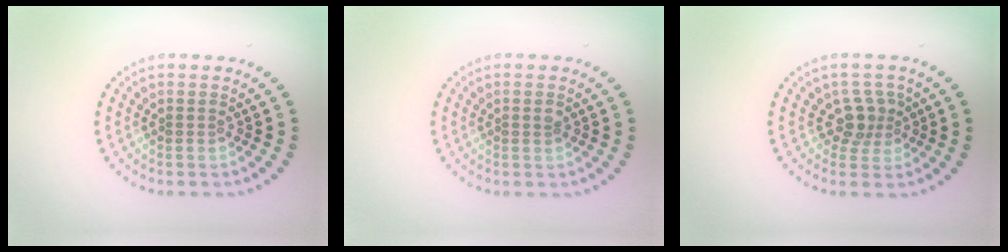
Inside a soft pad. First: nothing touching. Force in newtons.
{"total": 0.7, "press": 0.6, "slide": 0.2}
{"total": 2.4, "press": 1.8, "slide": 1.6}